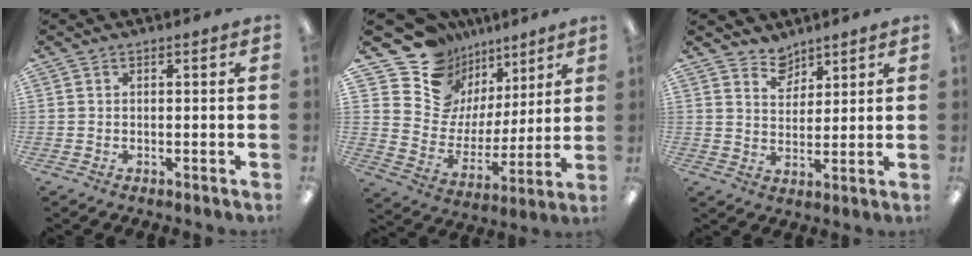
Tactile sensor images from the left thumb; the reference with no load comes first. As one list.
[{"total": 14.3, "force": [10.6, 9.5, 1.4], "torque": [-0.044, -0.102, 0.202]}, {"total": 6.0, "force": [5.0, 3.2, 0.5], "torque": [-0.006, -0.031, 0.093]}]